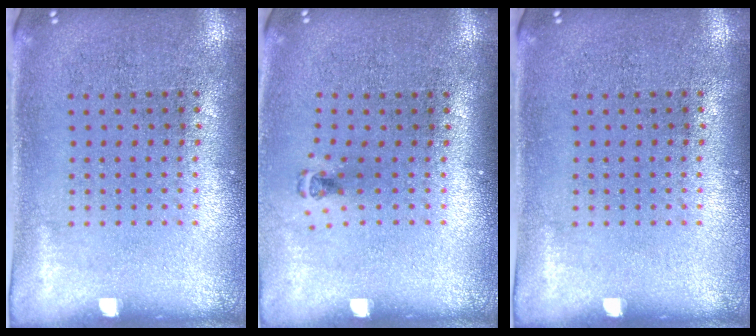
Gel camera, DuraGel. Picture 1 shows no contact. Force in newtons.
{"total": 0.5, "press": 0.4, "slide": 0.3}
{"total": 0.0}